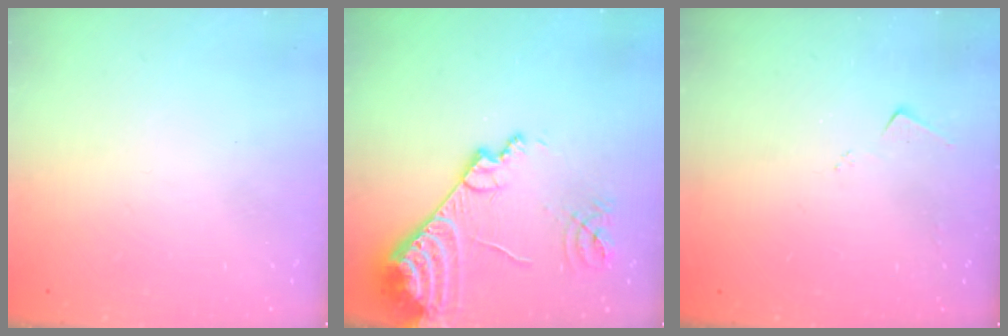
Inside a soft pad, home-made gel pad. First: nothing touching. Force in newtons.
{"total": 16.4, "press": 16.3, "slide": 2.1}
{"total": 3.3, "press": 3.2, "slide": 0.4}